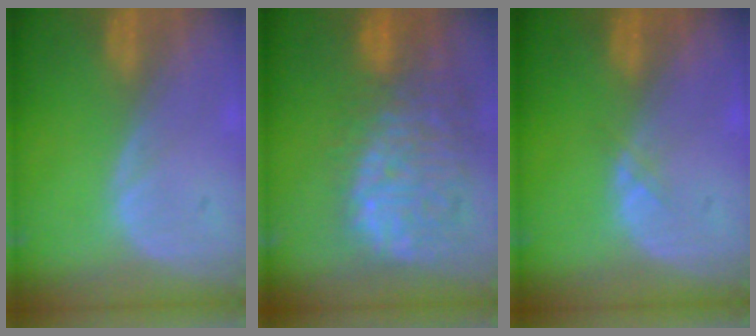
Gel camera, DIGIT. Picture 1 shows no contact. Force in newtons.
{"total": 13.6, "press": 11.4, "slide": 7.4}
{"total": 0.6, "press": 0.6, "slide": 0.1}